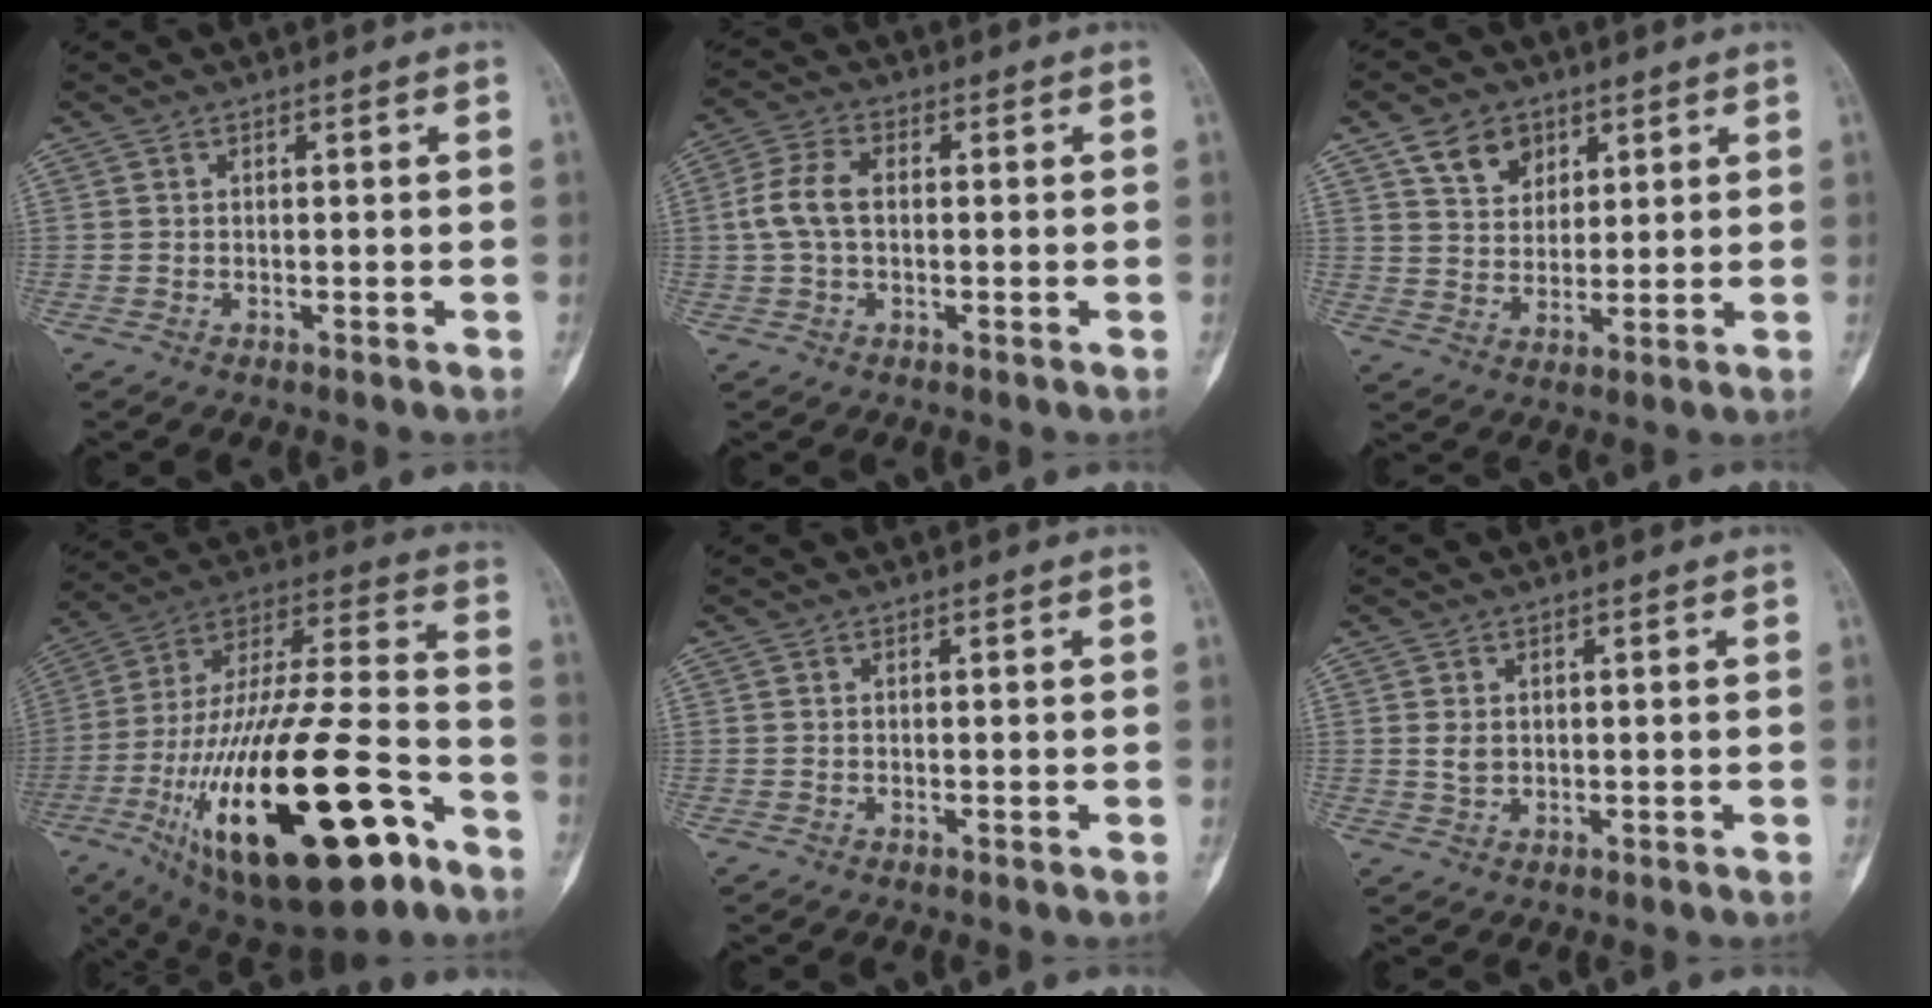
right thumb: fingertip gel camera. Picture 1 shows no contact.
{"total": 6.5, "force": [0.2, 4.0, 5.2], "torque": [-0.117, 0.019, -0.002]}
{"total": 7.5, "force": [4.1, 5.5, 3.1], "torque": [-0.029, -0.023, 0.076]}
{"total": 35.0, "force": [-14.3, 12.3, 29.5], "torque": [-0.555, 0.045, -0.225]}
{"total": 0.0}
{"total": 2.2, "force": [0.4, 1.6, 1.4], "torque": [-0.020, -0.004, 0.011]}